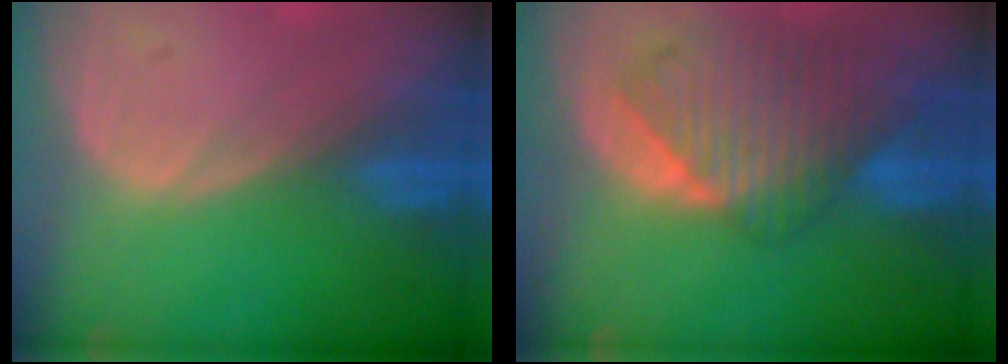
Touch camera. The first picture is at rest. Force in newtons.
{"total": 9.9, "press": 8.6, "slide": 5.0}